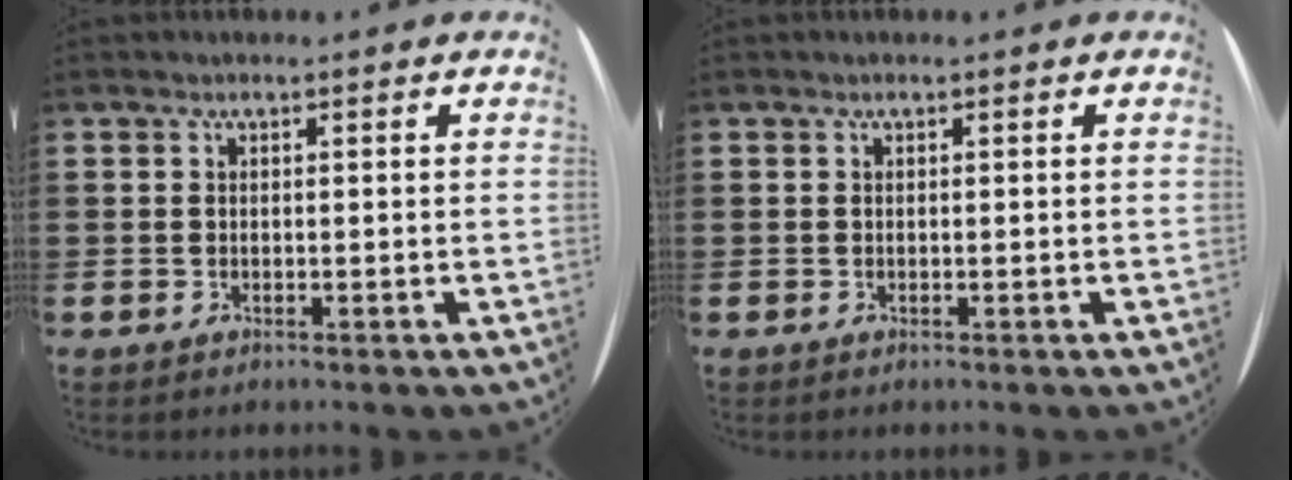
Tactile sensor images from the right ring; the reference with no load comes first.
{"total": 0.0}